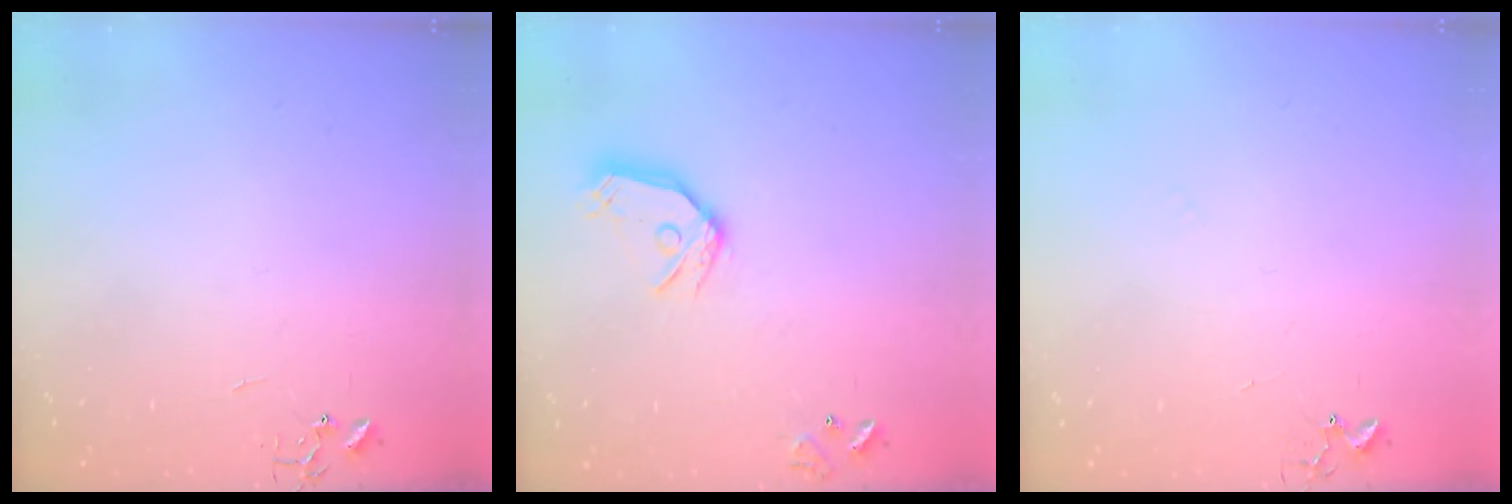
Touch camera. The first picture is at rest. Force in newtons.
{"total": 12.3, "press": 12.2, "slide": 1.5}
{"total": 4.9, "press": 4.9, "slide": 0.5}